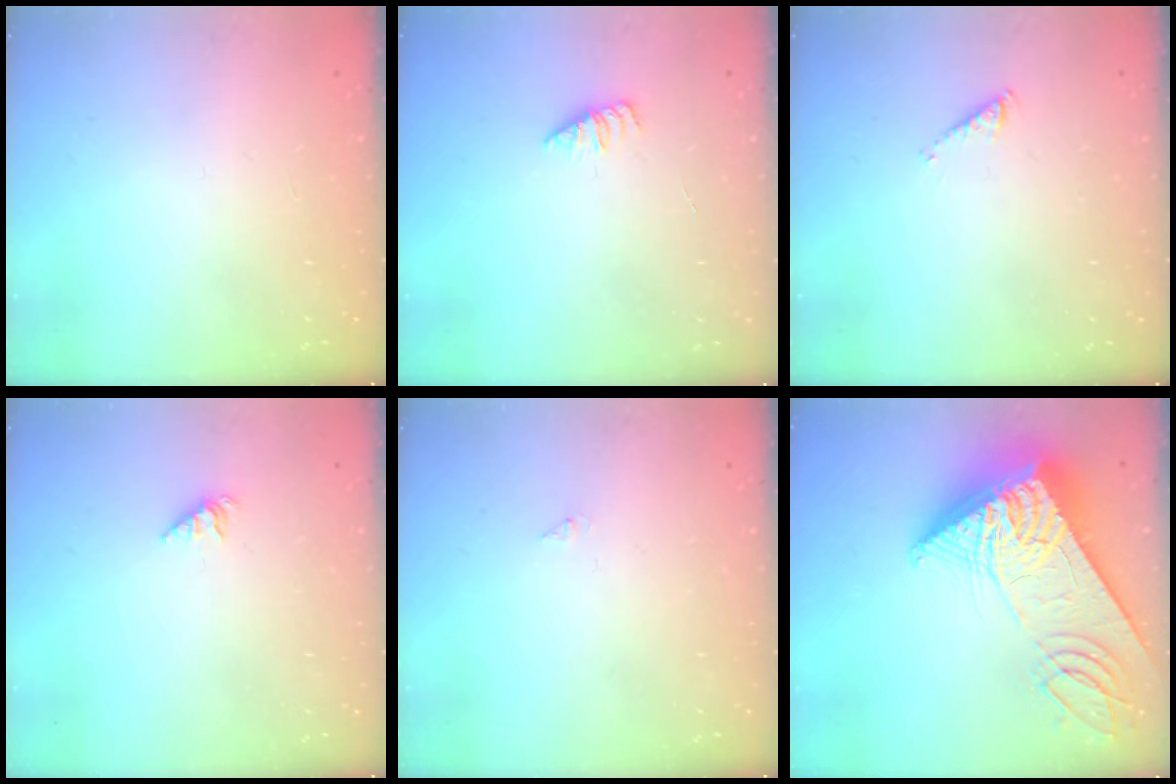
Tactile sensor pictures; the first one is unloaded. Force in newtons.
{"total": 1.3, "press": 1.3, "slide": 0.2}
{"total": 2.8, "press": 2.8, "slide": 0.5}
{"total": 1.9, "press": 1.9, "slide": 0.4}
{"total": 0.0}
{"total": 20.0, "press": 19.8, "slide": 2.3}